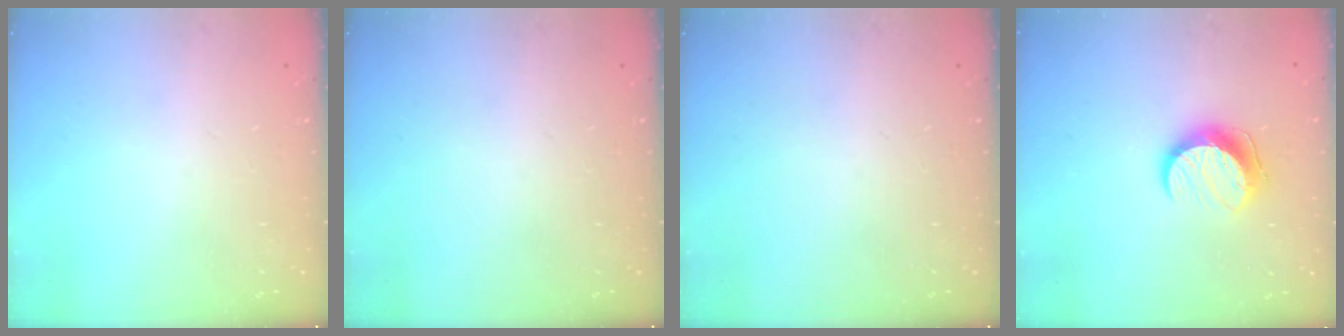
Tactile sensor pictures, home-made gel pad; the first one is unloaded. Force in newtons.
{"total": 0.0}
{"total": 0.0}
{"total": 11.6, "press": 11.6, "slide": 0.5}